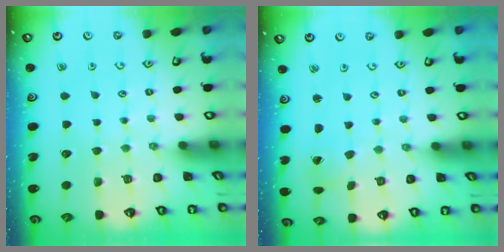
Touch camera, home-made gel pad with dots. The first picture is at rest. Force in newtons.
{"total": 0.8, "press": 0.8, "slide": 0.1}